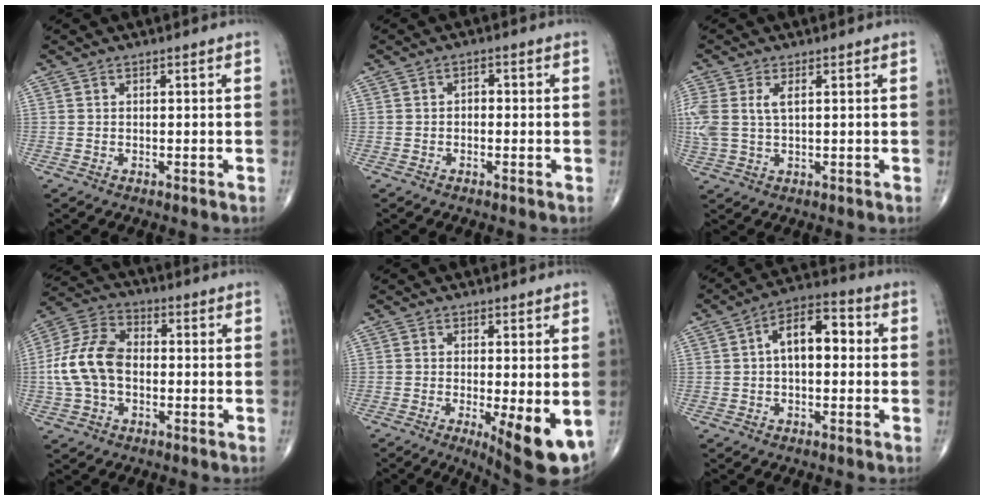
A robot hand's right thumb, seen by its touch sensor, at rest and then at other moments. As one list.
[{"total": 1.6, "force": [-0.3, 1.1, 1.1], "torque": [-0.004, 0.007, -0.011]}, {"total": 6.8, "force": [1.4, 3.5, 5.6], "torque": [-0.153, 0.011, 0.037]}, {"total": 12.5, "force": [-1.1, 8.2, 9.3], "torque": [-0.185, 0.034, -0.028]}, {"total": 10.2, "force": [-2.8, 2.8, 9.4], "torque": [-0.124, -0.022, -0.035]}, {"total": 9.9, "force": [0.9, 5.4, 8.3], "torque": [-0.115, 0.033, 0.002]}]